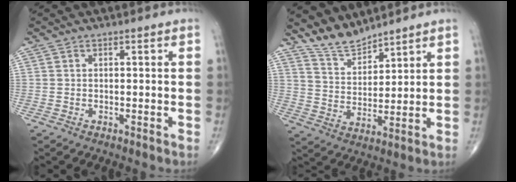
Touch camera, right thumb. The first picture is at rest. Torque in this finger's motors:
{"motor_torque": [-0.27, 0.14, 0.25, 0.13, -0.03]}